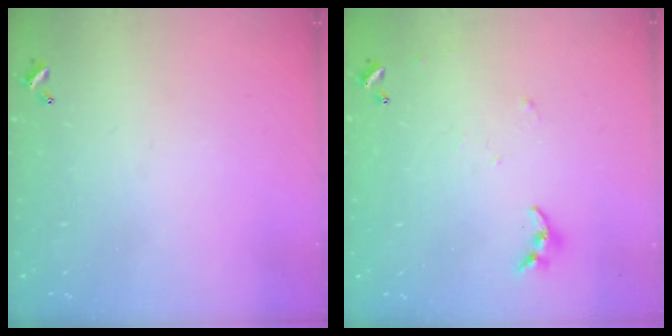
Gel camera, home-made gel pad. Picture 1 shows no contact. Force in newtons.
{"total": 4.6, "press": 4.6, "slide": 0.3}